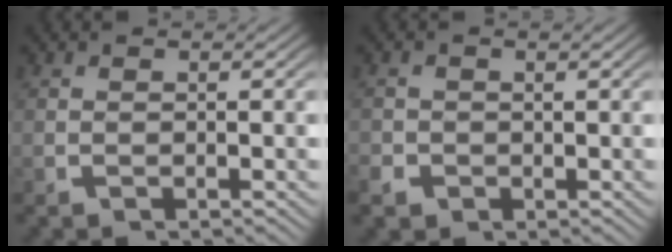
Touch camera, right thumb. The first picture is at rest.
{"total": 1.9, "force": [-0.8, 1.7, 0.4], "torque": [-0.007, -0.007, -0.014]}